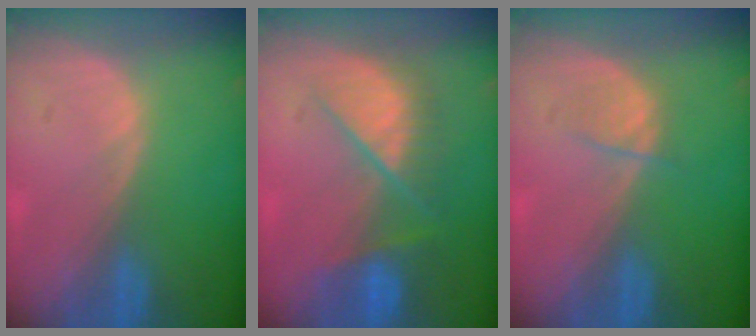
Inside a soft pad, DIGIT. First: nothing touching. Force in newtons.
{"total": 7.8, "press": 7.6, "slide": 2.0}
{"total": 1.9, "press": 1.9, "slide": 0.4}